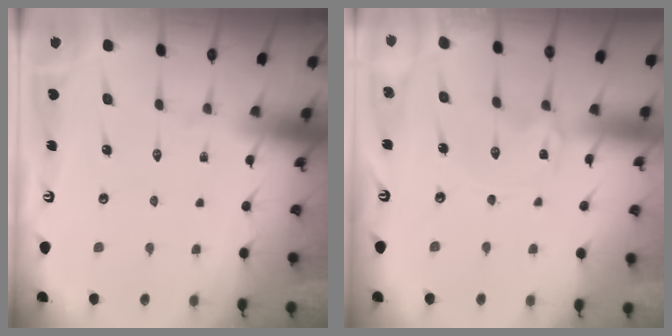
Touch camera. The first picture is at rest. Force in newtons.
{"total": 0.0}